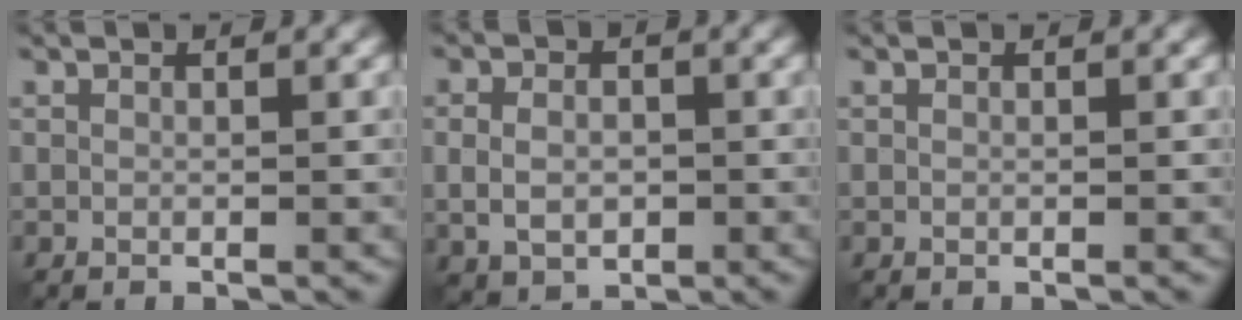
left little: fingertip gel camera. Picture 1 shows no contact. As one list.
[{"total": 4.1, "force": [-0.4, 3.1, 2.5], "torque": [-0.037, -0.001, -0.008]}, {"total": 0.0}]